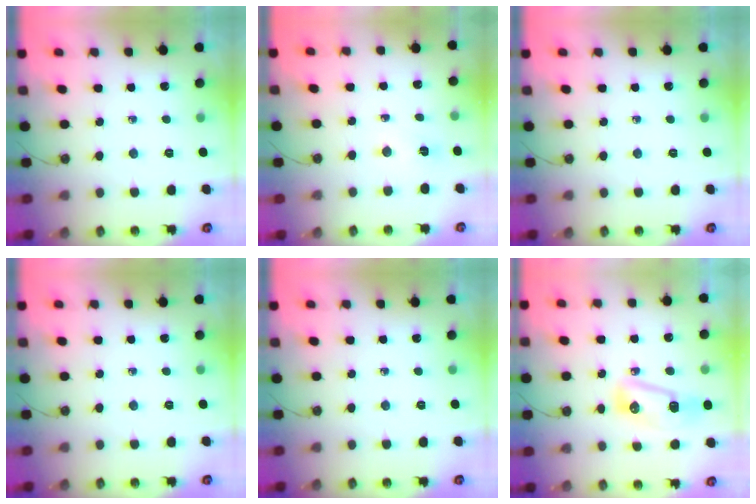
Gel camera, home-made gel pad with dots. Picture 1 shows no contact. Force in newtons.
{"total": 2.3, "press": 2.3, "slide": 0.3}
{"total": 0.0}
{"total": 0.0}
{"total": 0.0}
{"total": 10.5, "press": 10.4, "slide": 1.3}